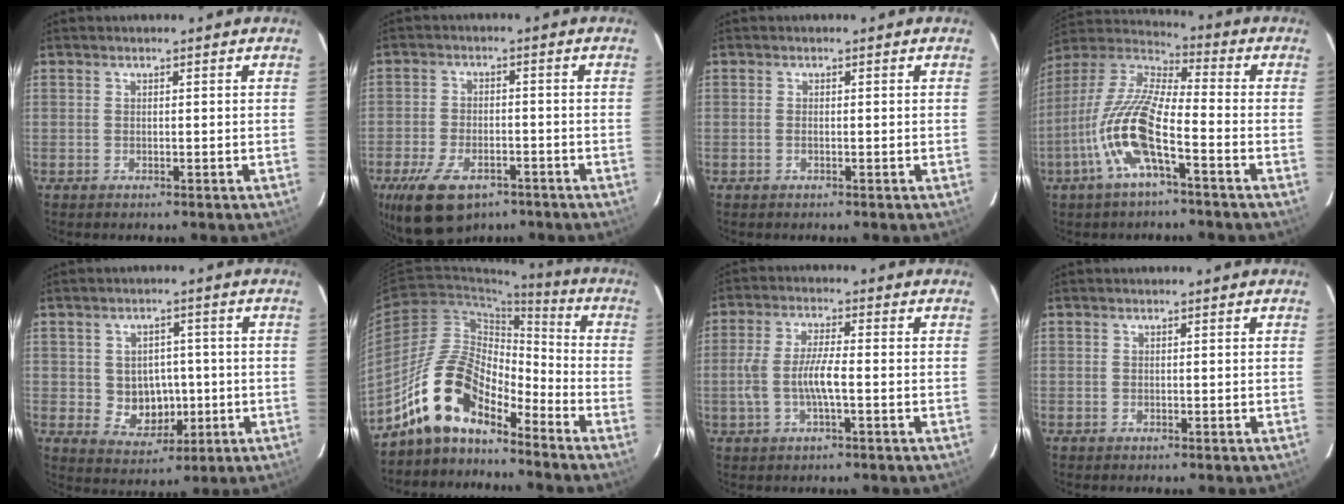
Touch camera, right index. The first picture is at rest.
{"total": 13.1, "force": [-8.2, 6.6, 7.6], "torque": [-0.174, -0.022, -0.138]}
{"total": 0.5, "force": [-0.2, 0.2, 0.4], "torque": [-0.010, 0.001, -0.005]}
{"total": 14.9, "force": [-6.2, 3.3, 13.1], "torque": [-0.269, -0.007, -0.131]}
{"total": 7.2, "force": [-0.6, 6.4, 3.4], "torque": [-0.069, 0.008, 0.010]}
{"total": 13.9, "force": [-10.8, 5.2, 6.9], "torque": [-0.127, 0.016, -0.213]}
{"total": 6.9, "force": [-1.5, 1.3, 6.6], "torque": [-0.136, 0.001, -0.028]}
{"total": 0.0}